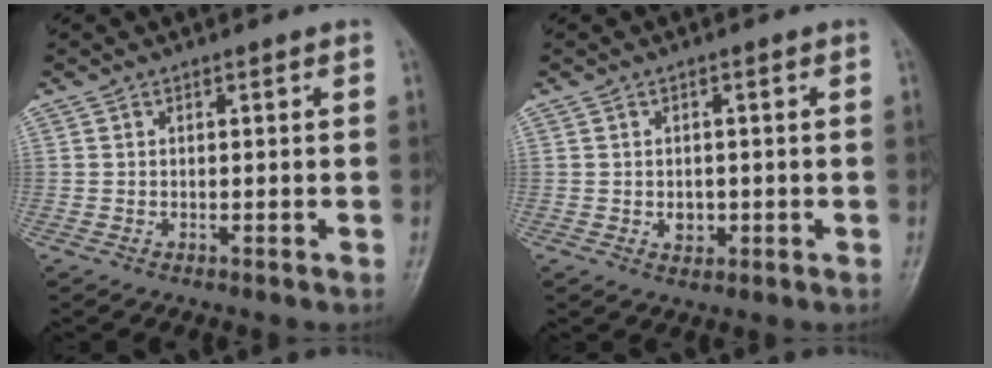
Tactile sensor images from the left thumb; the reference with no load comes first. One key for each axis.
{"total": 2.4, "fx": -0.4, "fy": 1.9, "fz": 1.3, "tx": -0.005, "ty": 0.003, "tz": -0.001}